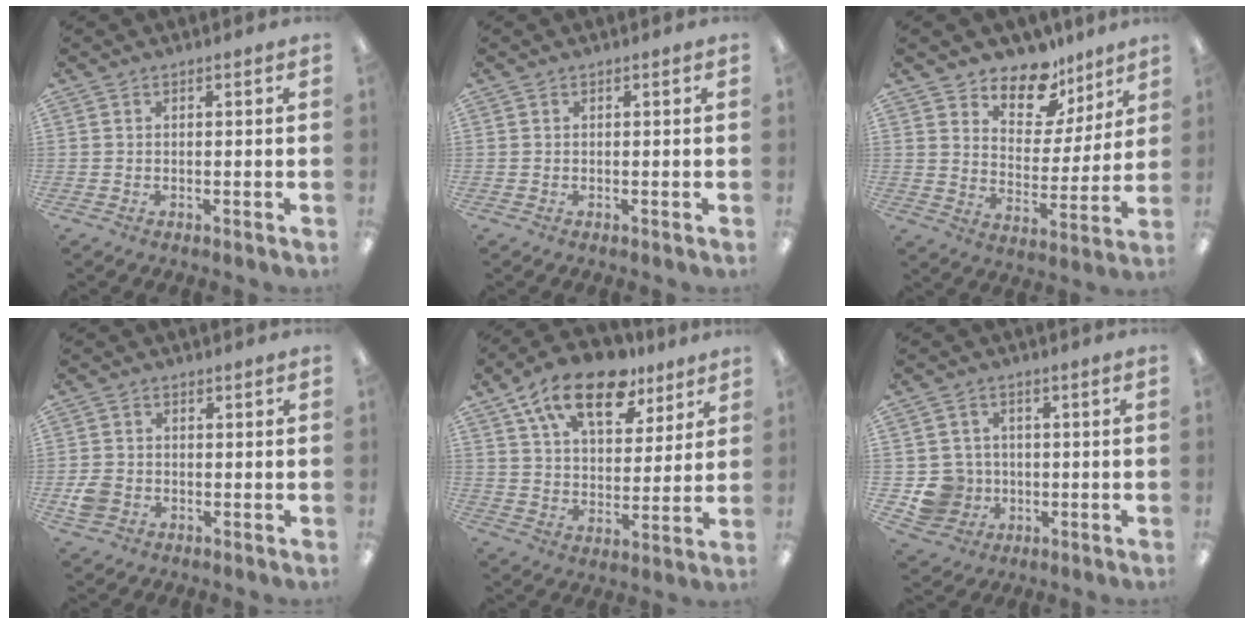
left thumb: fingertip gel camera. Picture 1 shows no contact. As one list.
[{"total": 0.0}, {"total": 12.1, "force": [9.9, 6.1, 3.6], "torque": [-0.059, -0.073, 0.182]}, {"total": 4.2, "force": [-1.2, 3.6, 1.9], "torque": [-0.021, 0.008, -0.021]}, {"total": 17.5, "force": [11.2, 8.9, 10.1], "torque": [-0.168, -0.049, 0.195]}, {"total": 8.0, "force": [-1.0, 7.8, 1.3], "torque": [-0.052, 0.014, -0.008]}]